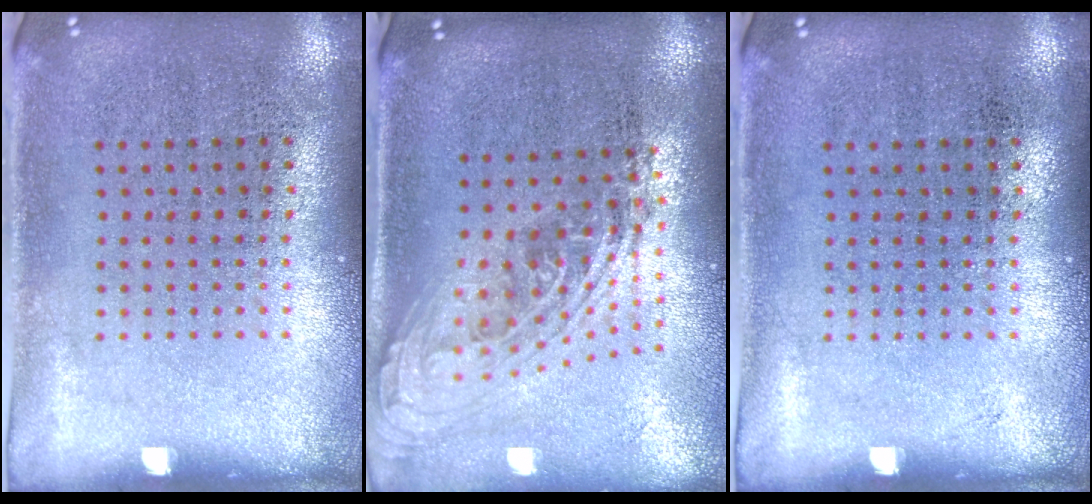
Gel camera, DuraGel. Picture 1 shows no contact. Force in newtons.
{"total": 2.1, "press": 1.6, "slide": 1.4}
{"total": 0.0}